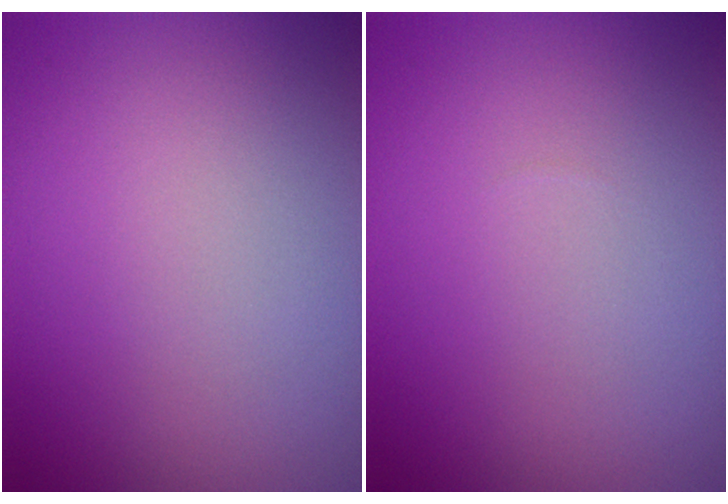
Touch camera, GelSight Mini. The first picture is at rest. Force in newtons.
{"total": 0.0}